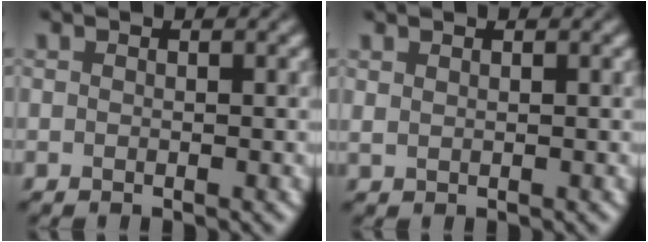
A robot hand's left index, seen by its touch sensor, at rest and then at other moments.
{"total": 0.7, "force": [0.6, 0.3, 0.4], "torque": [-0.010, 0.000, 0.014]}